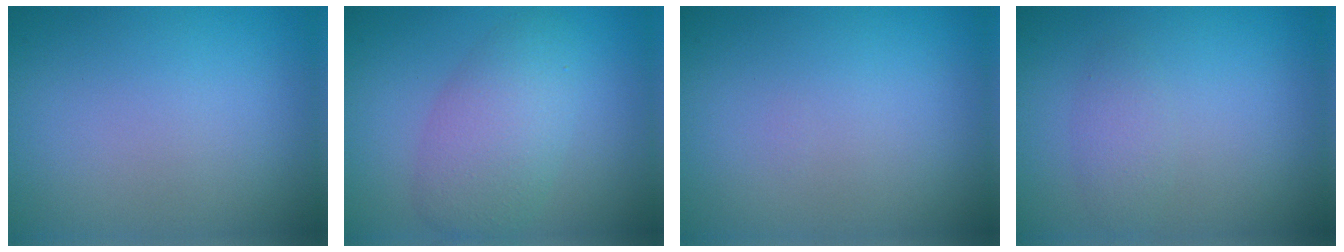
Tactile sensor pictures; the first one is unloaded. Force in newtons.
{"total": 4.6, "press": 4.6, "slide": 0.3}
{"total": 0.0}
{"total": 1.5, "press": 1.5, "slide": 0.0}